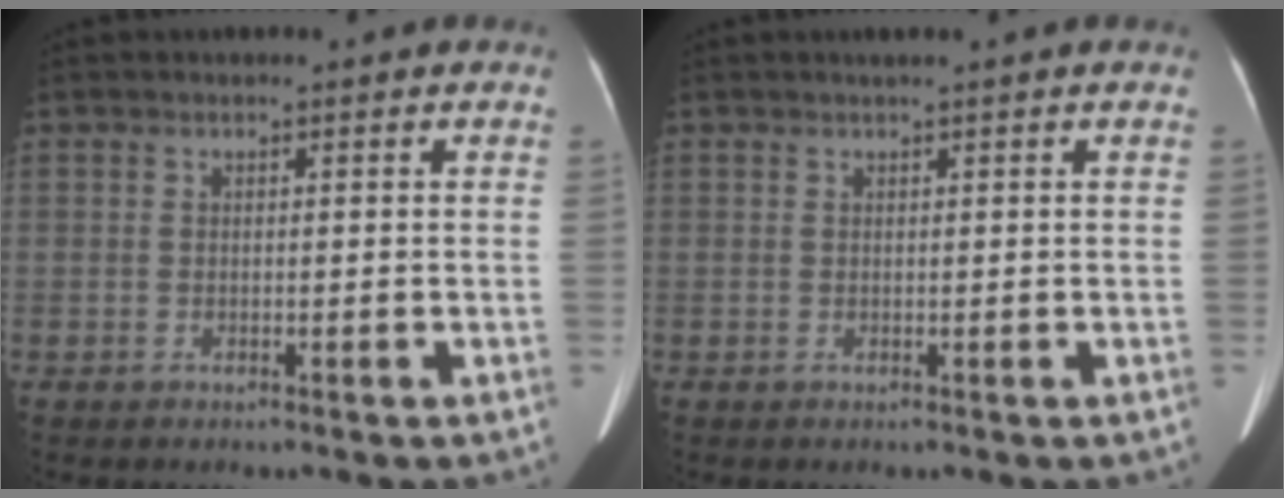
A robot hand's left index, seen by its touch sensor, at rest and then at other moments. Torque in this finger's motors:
{"motor_torque": [0.26, -0.36, -0.01, 0.00]}